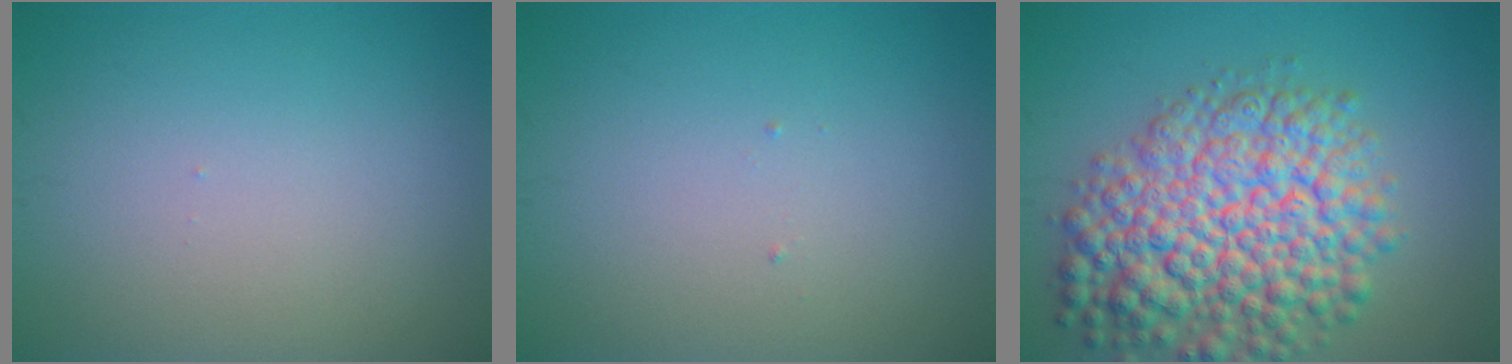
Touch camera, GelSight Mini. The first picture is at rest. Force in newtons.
{"total": 0.0}
{"total": 10.4, "press": 10.4, "slide": 0.4}